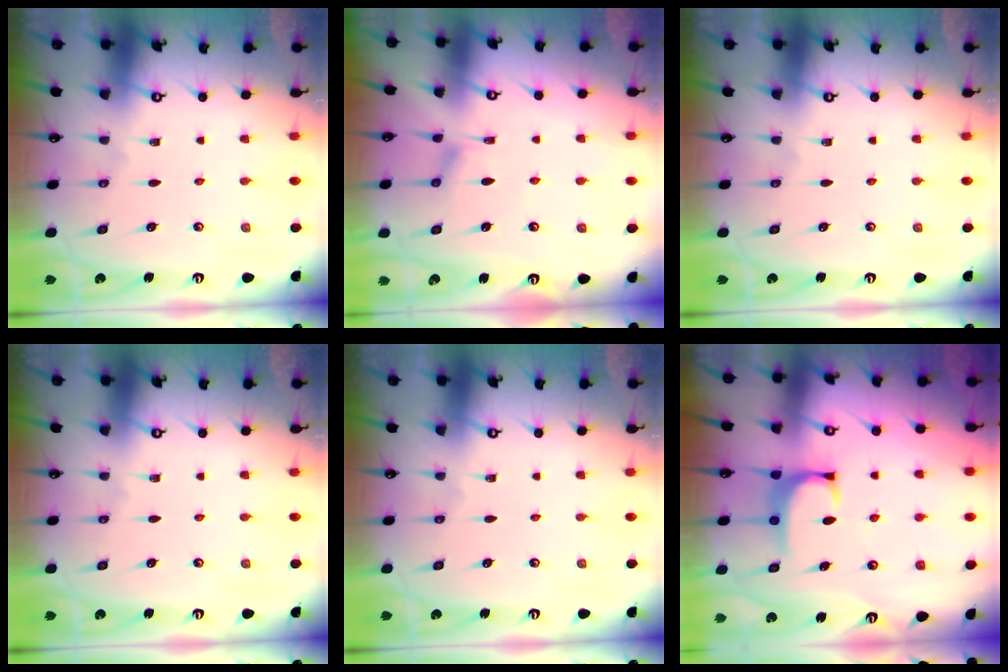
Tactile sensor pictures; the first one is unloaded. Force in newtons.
{"total": 3.8, "press": 3.8, "slide": 0.7}
{"total": 0.0}
{"total": 0.0}
{"total": 0.0}
{"total": 3.1, "press": 3.1, "slide": 0.4}